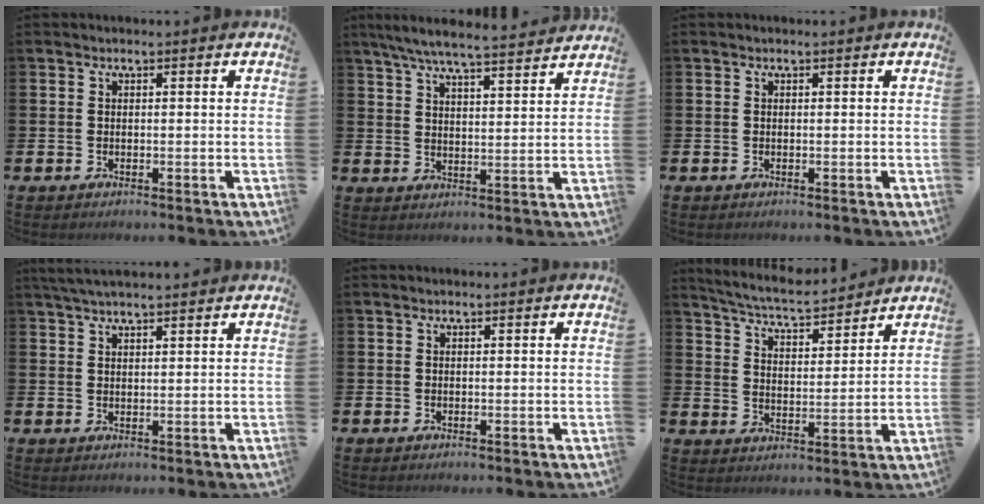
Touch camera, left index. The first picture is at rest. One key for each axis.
{"total": 6.8, "fx": 6.4, "fy": 0.3, "fz": 2.4, "tx": -0.063, "ty": -0.037, "tz": 0.112}
{"total": 0.0}
{"total": 3.2, "fx": 3.0, "fy": 0.3, "fz": 1.3, "tx": -0.029, "ty": -0.003, "tz": 0.055}
{"total": 0.0}
{"total": 5.8, "fx": 5.6, "fy": 0.6, "fz": 1.4, "tx": -0.050, "ty": -0.038, "tz": 0.095}